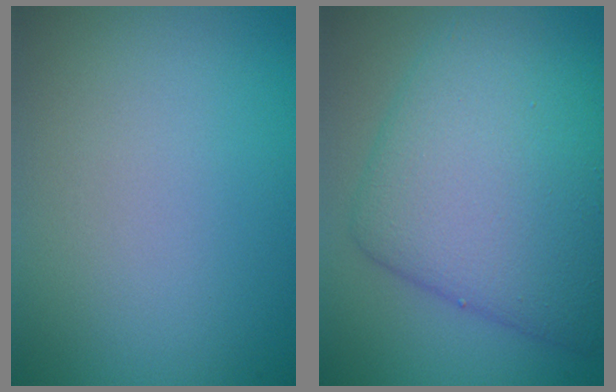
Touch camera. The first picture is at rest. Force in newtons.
{"total": 9.2, "press": 9.2, "slide": 0.3}